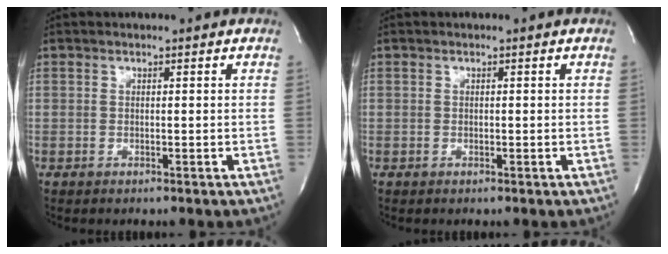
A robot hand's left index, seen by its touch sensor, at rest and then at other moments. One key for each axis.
{"total": 0.0}